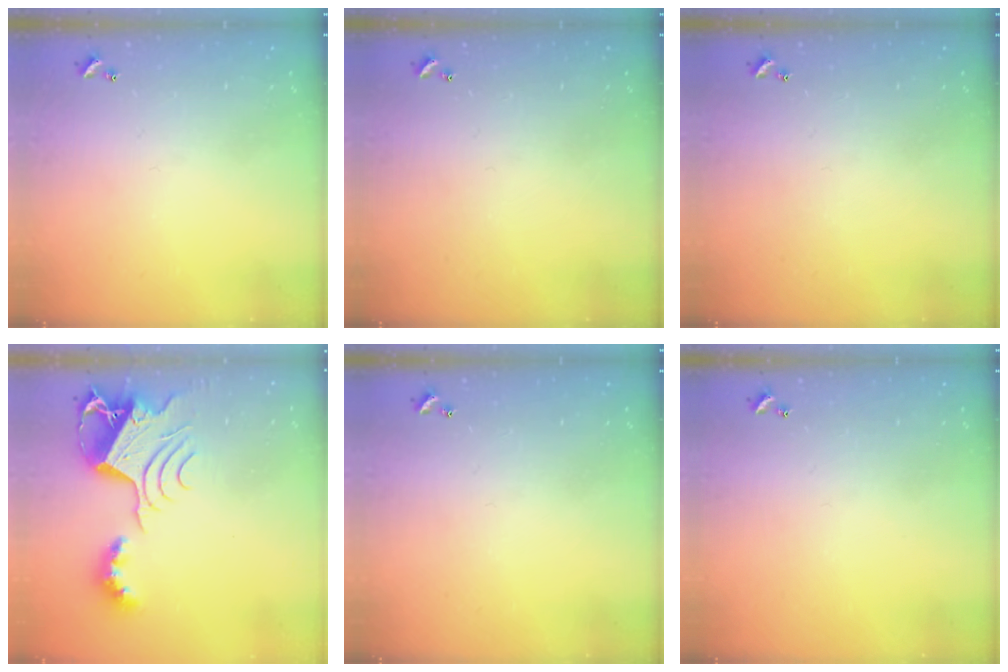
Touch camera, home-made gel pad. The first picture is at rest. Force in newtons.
{"total": 0.0}
{"total": 0.0}
{"total": 10.3, "press": 10.2, "slide": 1.3}
{"total": 0.0}
{"total": 0.0}